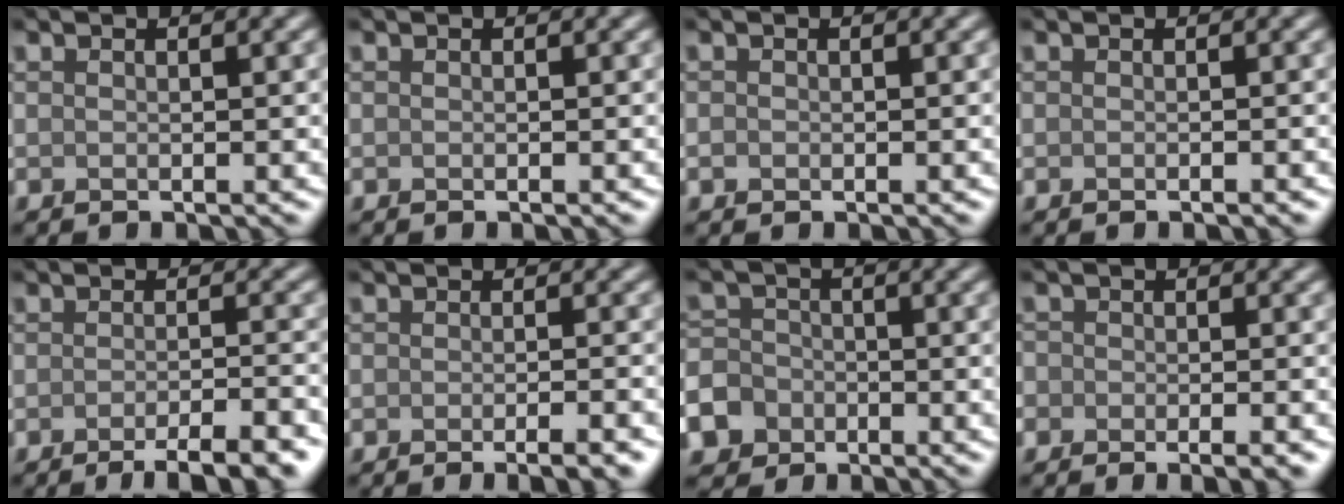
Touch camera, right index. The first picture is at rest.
{"total": 0.0}
{"total": 0.5, "force": [-0.2, 0.4, 0.2], "torque": [-0.001, -0.004, -0.004]}
{"total": 0.6, "force": [-0.4, 0.0, 0.4], "torque": [-0.004, 0.000, -0.005]}
{"total": 5.4, "force": [-3.4, 1.2, 4.1], "torque": [-0.048, 0.001, -0.051]}
{"total": 3.7, "force": [-2.4, 0.9, 2.7], "torque": [-0.028, 0.005, -0.030]}
{"total": 8.7, "force": [-4.9, 6.9, 2.1], "torque": [-0.054, -0.032, -0.105]}
{"total": 3.3, "force": [-2.0, 1.7, 2.0], "torque": [-0.013, 0.000, -0.024]}